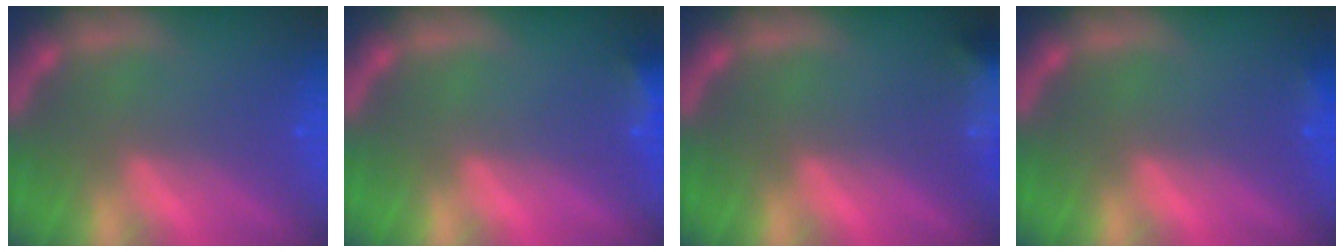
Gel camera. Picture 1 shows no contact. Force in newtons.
{"total": 2.4}
{"total": 8.5}
{"total": 0.9}